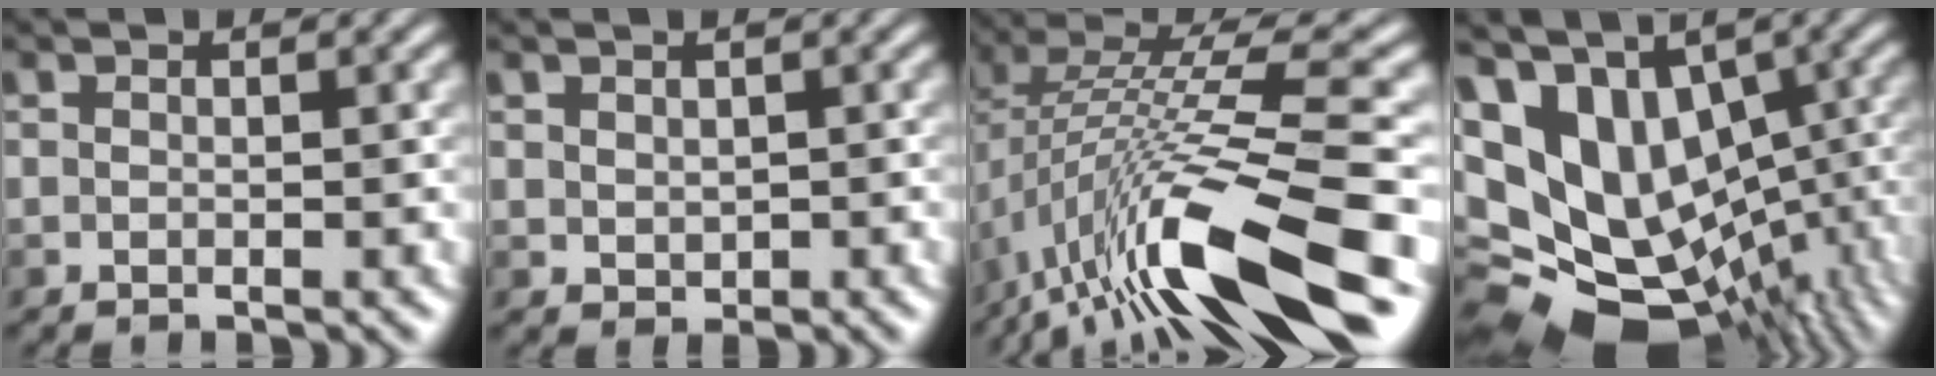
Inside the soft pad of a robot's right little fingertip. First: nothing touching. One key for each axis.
{"total": 0.8, "fx": 0.4, "fy": 0.7, "fz": 0.0, "tx": -0.007, "ty": -0.002, "tz": 0.013}
{"total": 11.7, "fx": -6.0, "fy": 2.6, "fz": 9.8, "tx": -0.182, "ty": 0.021, "tz": -0.106}
{"total": 14.3, "fx": -1.0, "fy": 10.8, "fz": 9.4, "tx": -0.156, "ty": -0.017, "tz": 0.036}